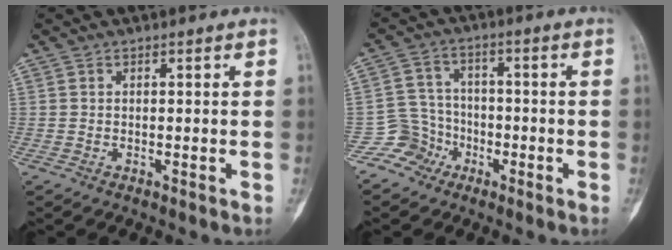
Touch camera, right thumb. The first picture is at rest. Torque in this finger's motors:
{"motor_torque": [0.26, 0.00, -0.17, -0.39, -0.12]}